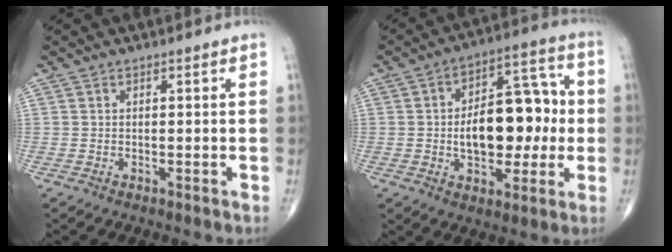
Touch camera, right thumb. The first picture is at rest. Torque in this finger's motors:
{"motor_torque": [1.74, 1.84, 1.30, 0.39, 0.34]}